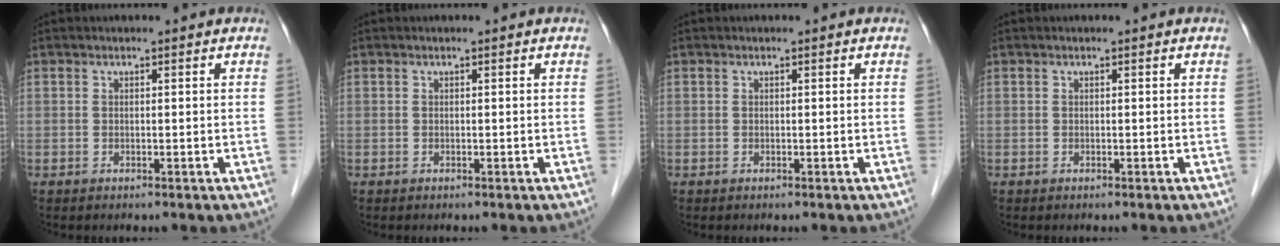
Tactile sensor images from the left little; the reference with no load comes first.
{"total": 0.0}
{"total": 0.0}
{"total": 0.0}